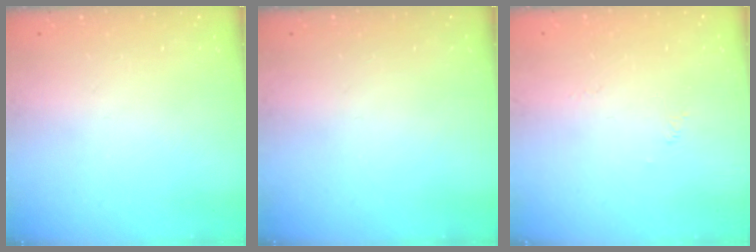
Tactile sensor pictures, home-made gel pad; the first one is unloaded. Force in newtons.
{"total": 0.0}
{"total": 1.7, "press": 1.6, "slide": 0.4}